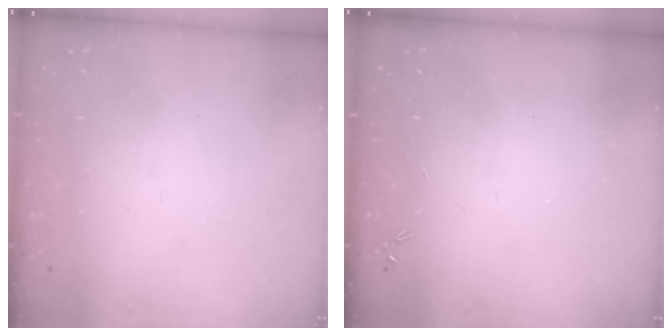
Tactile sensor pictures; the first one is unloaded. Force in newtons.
{"total": 0.0}